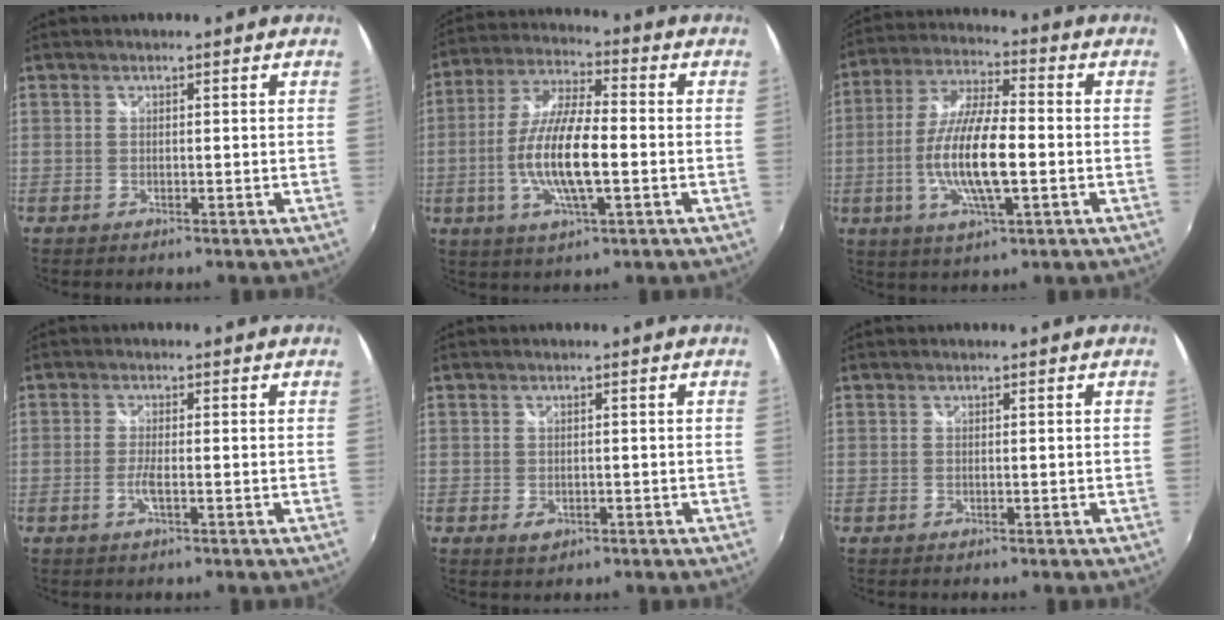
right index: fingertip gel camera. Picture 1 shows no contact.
{"total": 13.4, "force": [-2.6, 3.6, 12.6], "torque": [-0.258, -0.004, -0.050]}
{"total": 14.0, "force": [-2.7, 3.6, 13.3], "torque": [-0.268, -0.005, -0.052]}
{"total": 2.4, "force": [-0.9, 0.2, 2.3], "torque": [-0.049, -0.004, -0.018]}
{"total": 2.0, "force": [-0.7, 1.6, 1.0], "torque": [-0.015, -0.001, -0.010]}
{"total": 0.0}